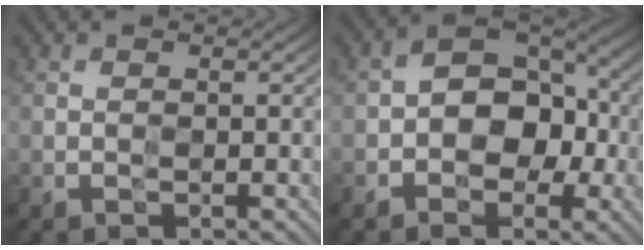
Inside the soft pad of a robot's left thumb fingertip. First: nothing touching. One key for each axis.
{"total": 7.9, "fx": -1.3, "fy": 5.4, "fz": 5.6, "tx": -0.073, "ty": 0.009, "tz": -0.033}